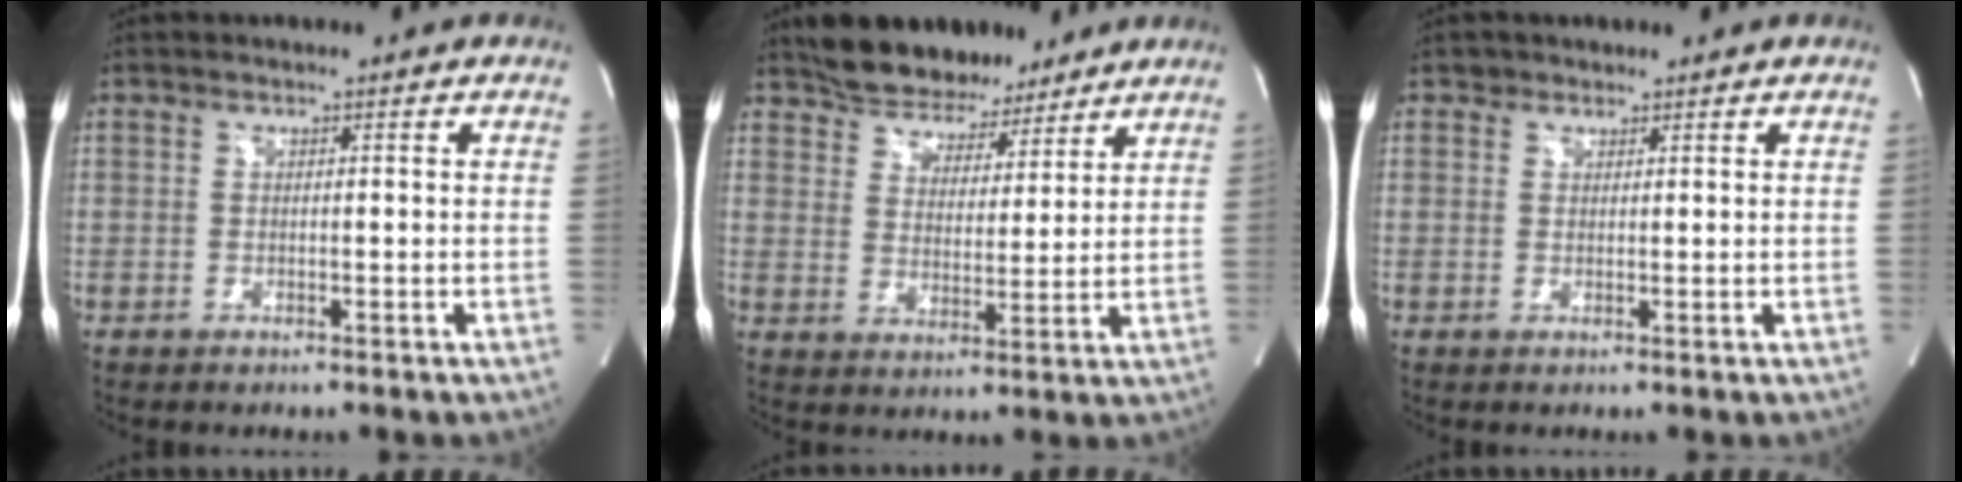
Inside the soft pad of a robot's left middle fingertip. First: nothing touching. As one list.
[{"total": 10.4, "force": [8.9, 4.3, 3.1], "torque": [-0.043, 0.013, 0.146]}, {"total": 1.1, "force": [0.8, 0.8, -0.2], "torque": [0.010, 0.003, 0.008]}]